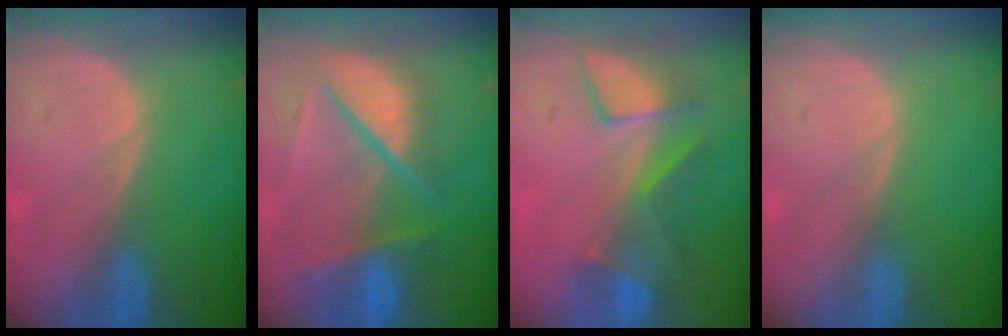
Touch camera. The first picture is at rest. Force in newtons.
{"total": 9.7, "press": 8.3, "slide": 5.0}
{"total": 7.3, "press": 7.0, "slide": 2.2}
{"total": 0.0}